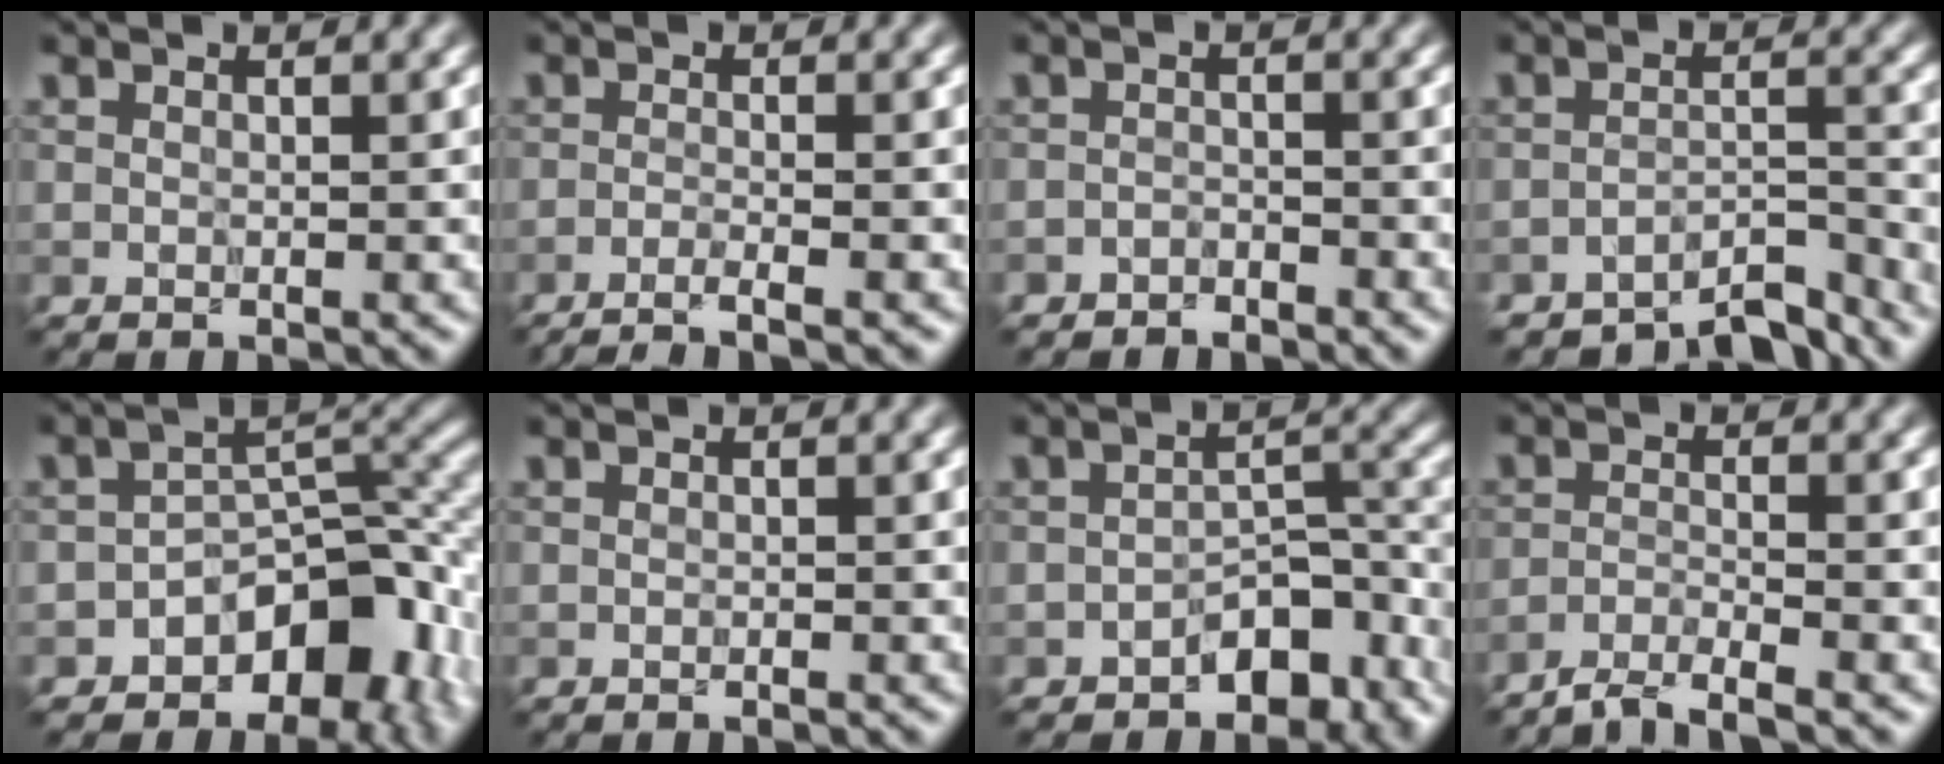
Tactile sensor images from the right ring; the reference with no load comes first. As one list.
[{"total": 3.4, "force": [-2.6, 0.5, 2.3], "torque": [-0.038, 0.006, -0.057]}, {"total": 1.5, "force": [-1.4, 0.5, -0.1], "torque": [0.005, 0.006, -0.030]}, {"total": 5.3, "force": [-5.0, 1.0, 1.4], "torque": [-0.018, -0.001, -0.072]}, {"total": 9.5, "force": [-5.2, 5.8, 5.5], "torque": [-0.049, 0.000, -0.084]}, {"total": 0.0}, {"total": 6.7, "force": [-4.1, 3.5, 4.0], "torque": [-0.034, 0.001, -0.067]}, {"total": 3.0, "force": [-2.6, 0.3, 1.3], "torque": [-0.019, 0.005, -0.060]}]